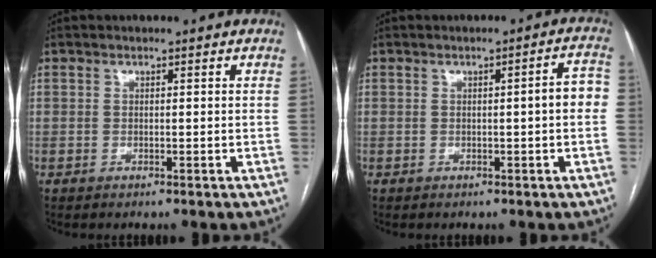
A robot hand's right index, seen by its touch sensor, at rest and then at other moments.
{"total": 4.0, "force": [-0.3, 0.3, 4.0], "torque": [-0.045, 0.012, -0.005]}